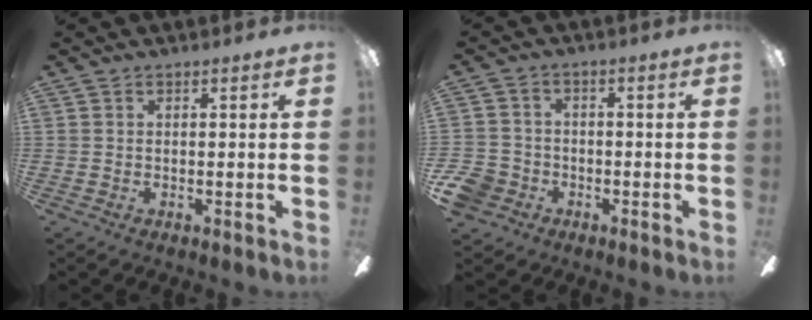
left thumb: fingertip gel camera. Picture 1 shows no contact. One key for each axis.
{"total": 6.7, "fx": -3.2, "fy": 5.4, "fz": 2.3, "tx": -0.068, "ty": 0.023, "tz": -0.063}